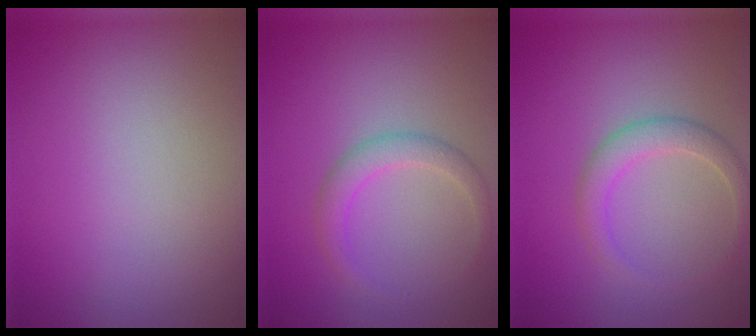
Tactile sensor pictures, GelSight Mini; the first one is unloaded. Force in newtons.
{"total": 2.0, "press": 2.0, "slide": 0.2}
{"total": 2.4, "press": 2.4, "slide": 0.2}